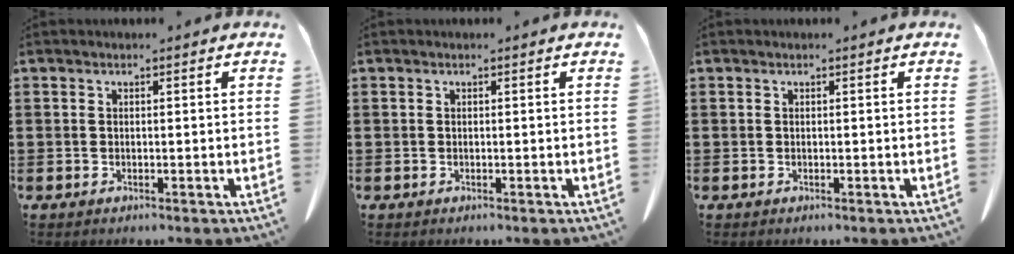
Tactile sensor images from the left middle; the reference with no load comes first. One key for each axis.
{"total": 0.0}
{"total": 0.0}